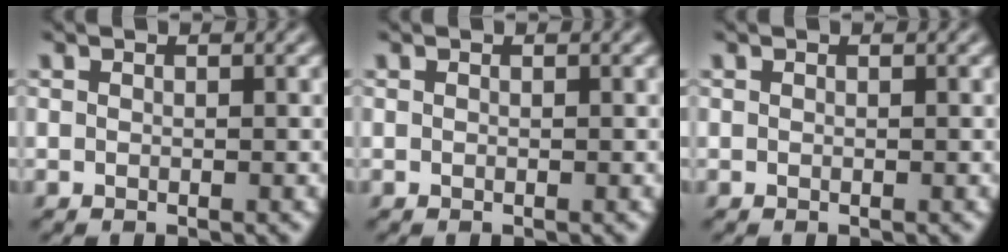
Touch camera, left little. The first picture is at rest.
{"total": 0.0}
{"total": 0.0}